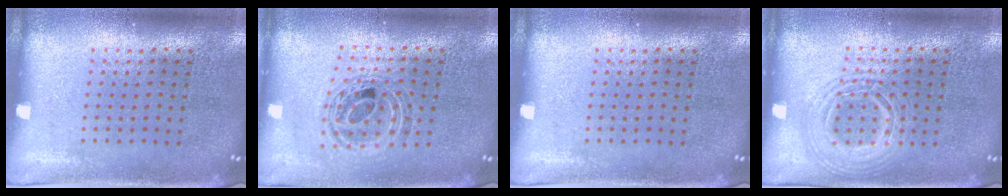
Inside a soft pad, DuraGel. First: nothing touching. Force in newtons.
{"total": 0.8, "press": 0.8, "slide": 0.2}
{"total": 0.0}
{"total": 2.5, "press": 2.5, "slide": 0.3}